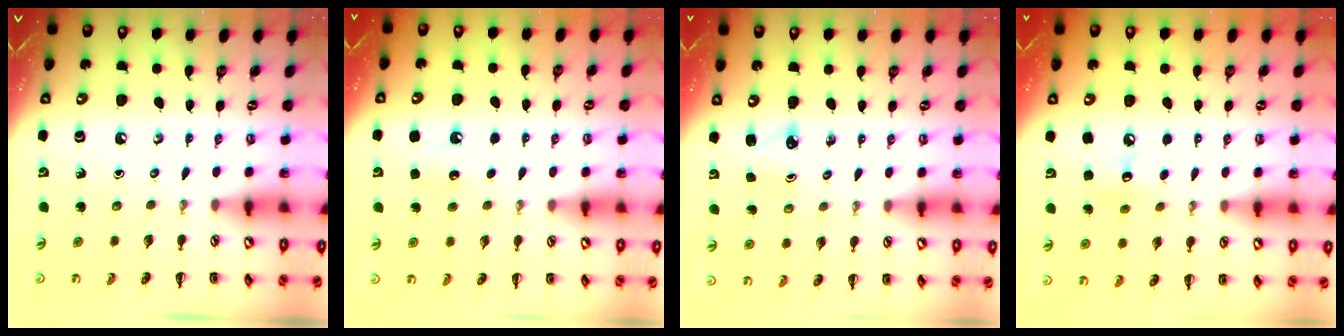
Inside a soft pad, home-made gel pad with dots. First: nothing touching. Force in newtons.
{"total": 4.9, "press": 4.7, "slide": 1.4}
{"total": 2.3, "press": 2.2, "slide": 0.7}
{"total": 5.9, "press": 5.8, "slide": 1.3}